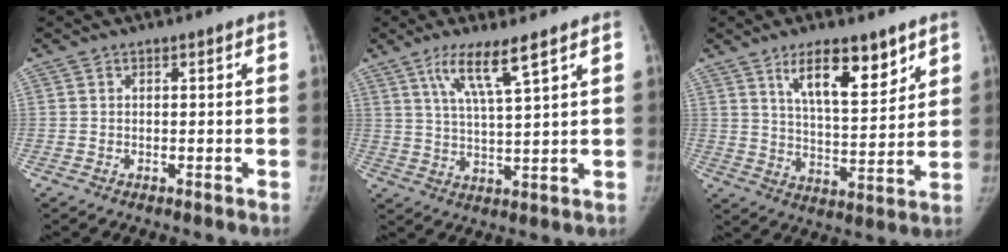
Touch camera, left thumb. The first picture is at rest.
{"total": 8.0, "force": [4.9, 0.6, 6.3], "torque": [-0.123, -0.028, 0.098]}
{"total": 12.6, "force": [7.6, 4.5, 8.9], "torque": [-0.115, -0.050, 0.132]}